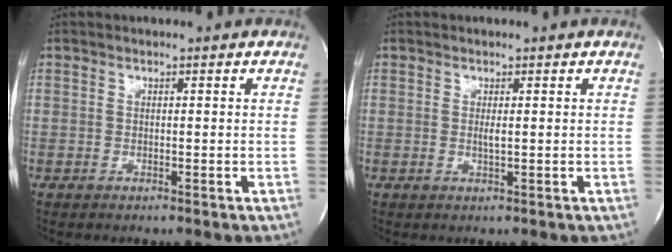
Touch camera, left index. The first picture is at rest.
{"total": 1.0, "force": [-0.2, 0.0, 0.9], "torque": [-0.024, -0.006, -0.002]}